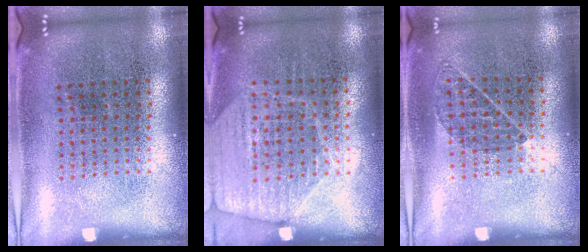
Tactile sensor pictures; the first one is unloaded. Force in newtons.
{"total": 1.8, "press": 1.6, "slide": 0.7}
{"total": 0.8, "press": 0.6, "slide": 0.5}